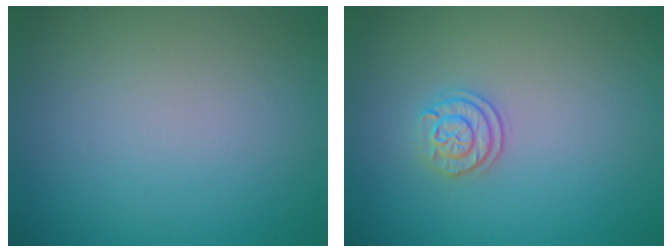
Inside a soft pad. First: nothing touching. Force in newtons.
{"total": 2.0, "press": 1.8, "slide": 0.9}